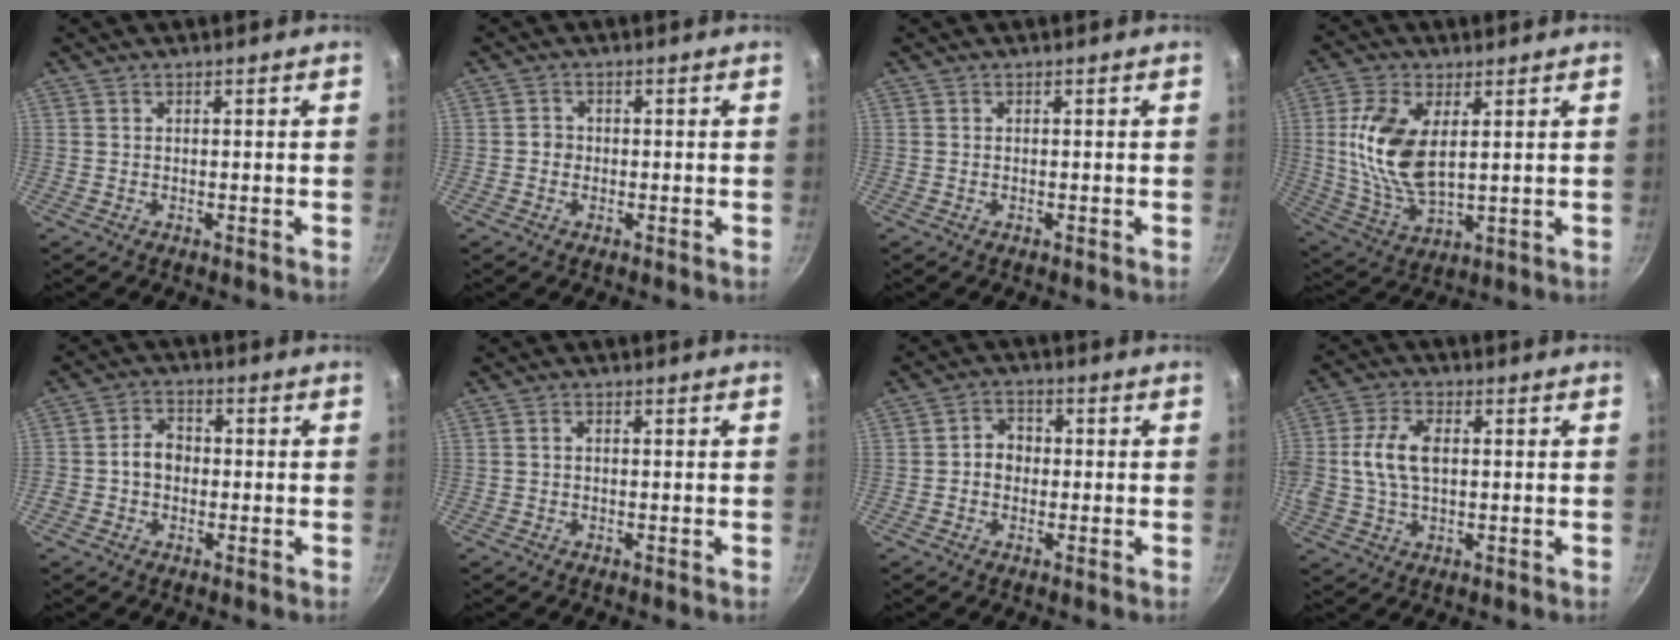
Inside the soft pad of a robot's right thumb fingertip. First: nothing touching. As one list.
[{"total": 1.9, "force": [-0.4, 1.7, 0.7], "torque": [-0.003, 0.006, -0.010]}, {"total": 0.0}, {"total": 13.8, "force": [2.7, 7.2, 11.5], "torque": [-0.227, -0.014, 0.060]}, {"total": 5.0, "force": [-0.7, 4.1, 2.7], "torque": [-0.020, 0.016, -0.021]}, {"total": 0.8, "force": [-0.1, 0.6, 0.5], "torque": [-0.010, 0.006, -0.002]}, {"total": 4.4, "force": [-0.3, 3.7, 2.2], "torque": [-0.009, 0.013, -0.013]}, {"total": 9.4, "force": [0.7, 5.7, 7.4], "torque": [-0.144, 0.018, 0.006]}]